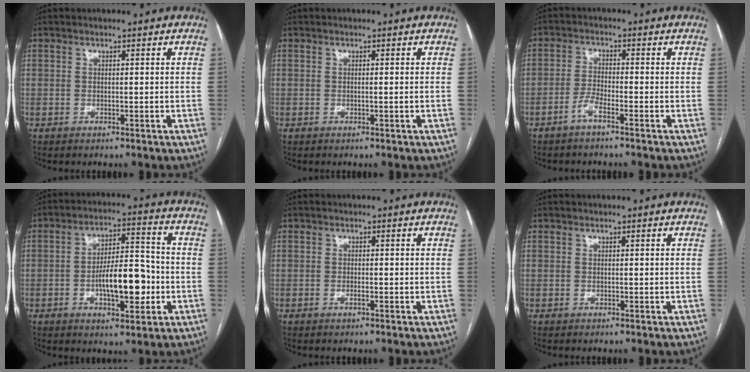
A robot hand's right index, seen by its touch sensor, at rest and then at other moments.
{"total": 0.6, "force": [-0.1, -0.2, 0.5], "torque": [-0.008, 0.000, -0.002]}
{"total": 2.8, "force": [-2.0, 0.3, 2.0], "torque": [-0.042, 0.000, -0.043]}
{"total": 11.1, "force": [-2.7, 3.8, 10.1], "torque": [-0.168, 0.017, -0.041]}
{"total": 0.9, "force": [-0.4, 0.1, 0.8], "torque": [-0.020, -0.001, -0.006]}
{"total": 0.0}